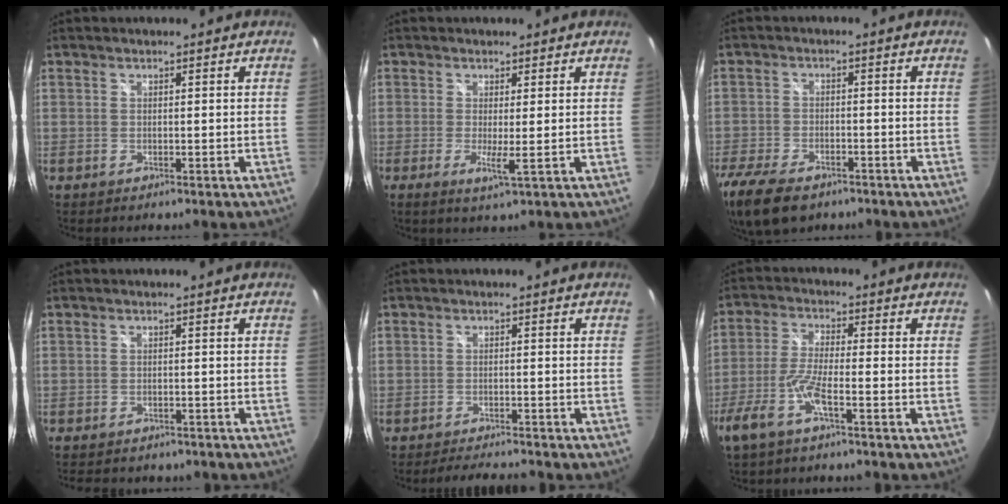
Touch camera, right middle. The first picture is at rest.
{"total": 3.0, "force": [-0.3, -0.3, 2.9], "torque": [-0.058, -0.009, -0.007]}
{"total": 13.8, "force": [-9.6, 6.7, 7.4], "torque": [-0.197, -0.037, -0.168]}
{"total": 7.5, "force": [-6.2, 3.0, 3.1], "torque": [-0.061, -0.014, -0.080]}
{"total": 5.2, "force": [-4.9, 0.3, 1.7], "torque": [-0.040, -0.003, -0.074]}
{"total": 8.1, "force": [-4.7, 1.0, 6.5], "torque": [-0.149, -0.005, -0.090]}